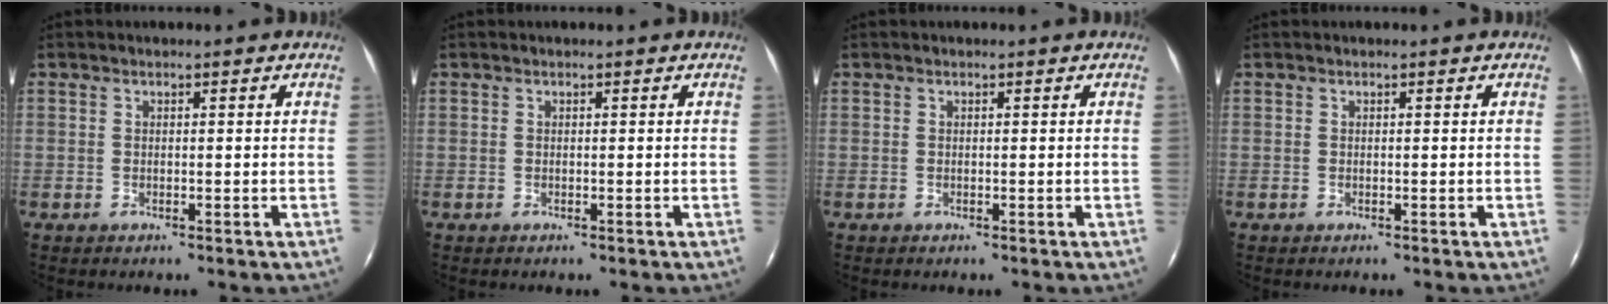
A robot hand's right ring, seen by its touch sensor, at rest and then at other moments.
{"total": 0.0}
{"total": 0.0}
{"total": 0.0}